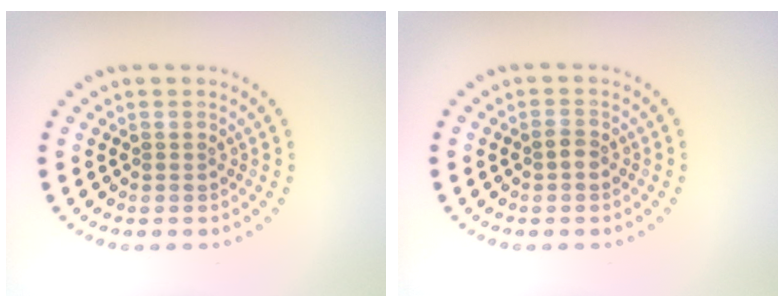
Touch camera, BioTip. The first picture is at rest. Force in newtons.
{"total": 1.1, "press": 1.1, "slide": 0.2}